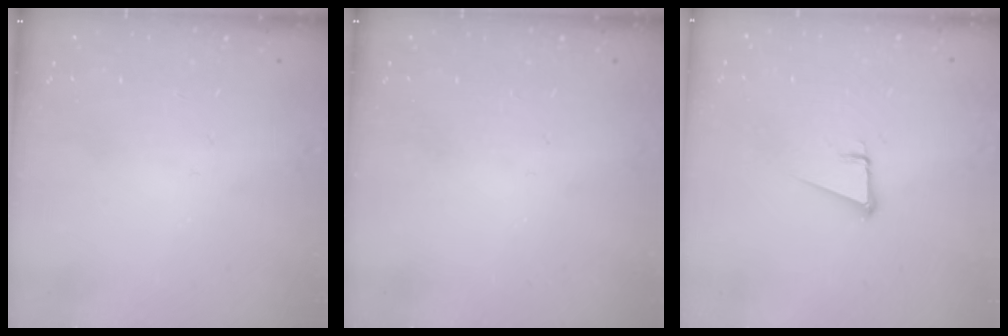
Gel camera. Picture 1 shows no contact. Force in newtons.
{"total": 0.0}
{"total": 4.8, "press": 3.6, "slide": 3.1}